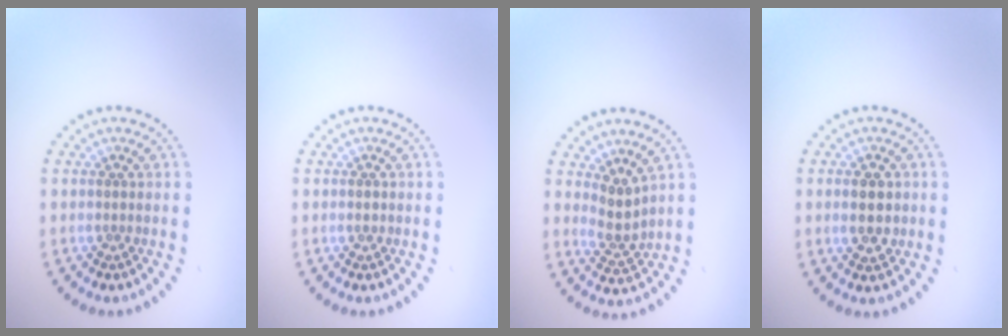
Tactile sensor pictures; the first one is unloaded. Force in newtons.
{"total": 0.6, "press": 0.6, "slide": 0.2}
{"total": 2.3, "press": 1.7, "slide": 1.5}
{"total": 2.4, "press": 2.4, "slide": 0.1}